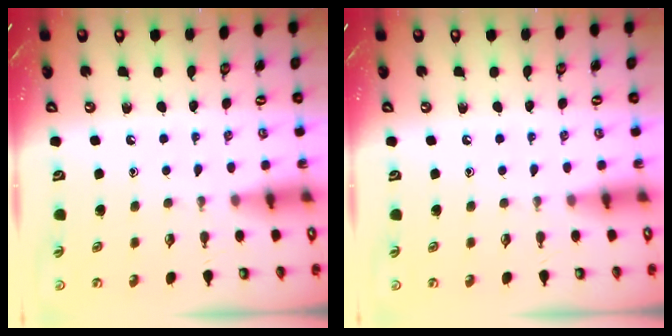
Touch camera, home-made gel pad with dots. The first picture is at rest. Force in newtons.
{"total": 0.0}